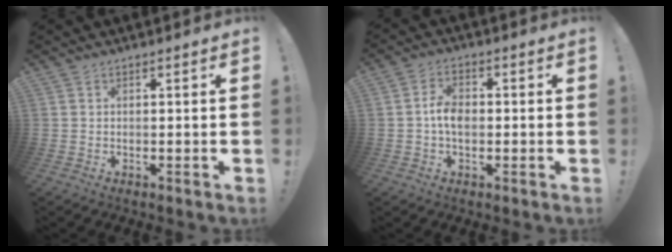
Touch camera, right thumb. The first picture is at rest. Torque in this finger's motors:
{"motor_torque": [1.21, 0.65, 0.60, -0.76, 0.25]}